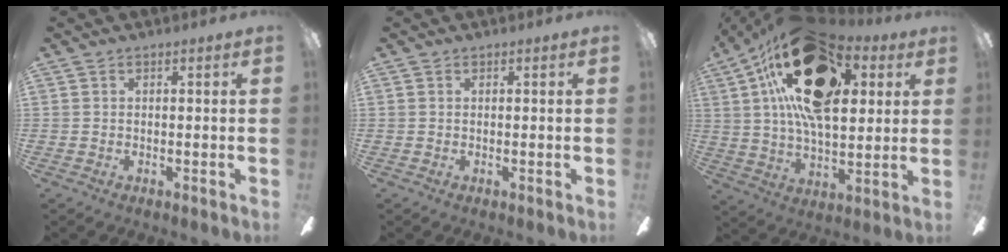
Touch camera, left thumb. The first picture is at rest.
{"total": 0.0}
{"total": 28.1, "force": [11.2, 14.9, 21.1], "torque": [-0.365, -0.027, 0.188]}